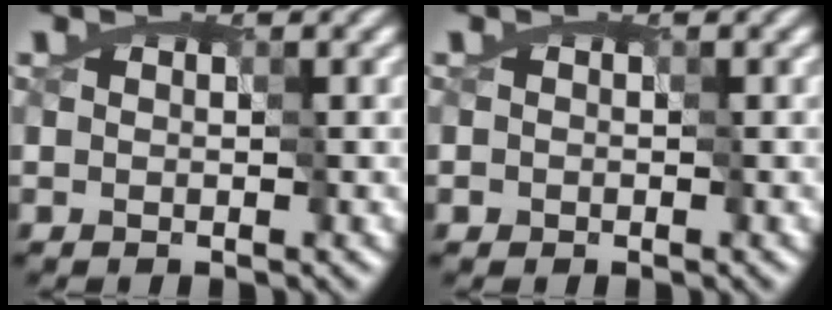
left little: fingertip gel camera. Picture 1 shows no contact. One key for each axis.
{"total": 0.7, "fx": -0.1, "fy": 0.6, "fz": 0.2, "tx": -0.003, "ty": 0.002, "tz": -0.002}